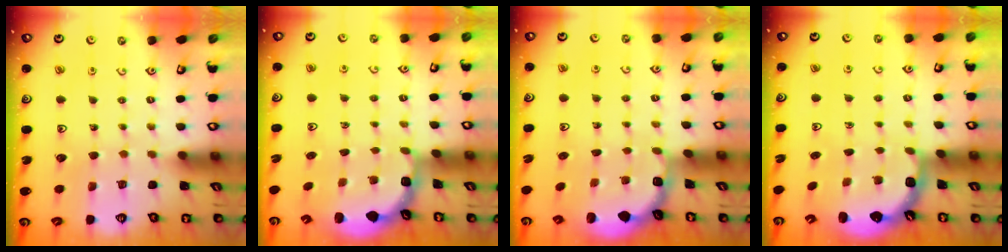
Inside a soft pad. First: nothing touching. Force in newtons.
{"total": 2.5, "press": 1.9, "slide": 1.6}
{"total": 1.8, "press": 1.7, "slide": 0.7}
{"total": 2.6, "press": 2.2, "slide": 1.4}